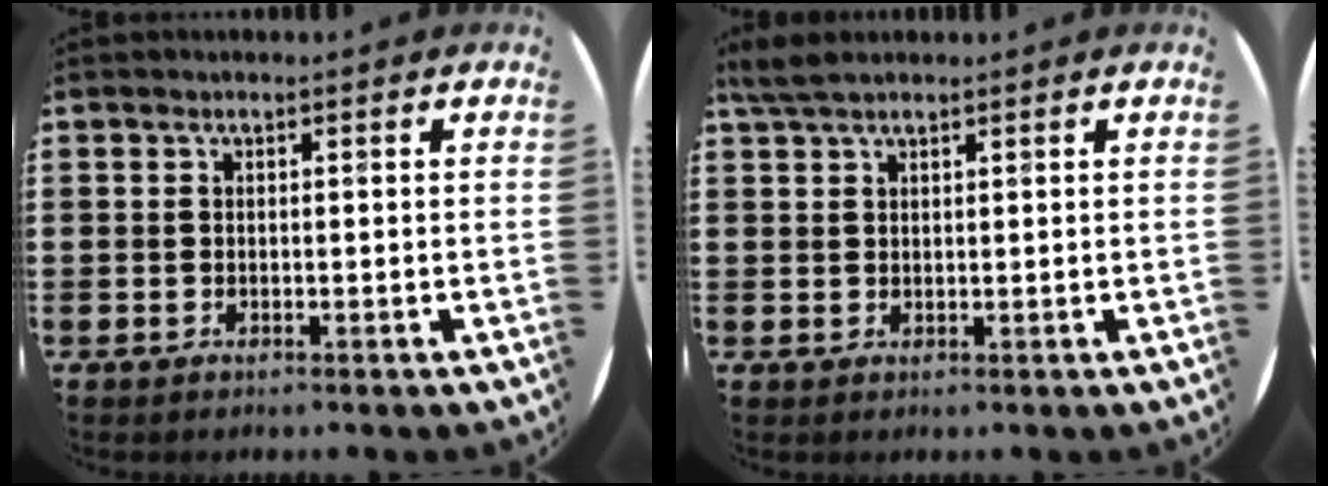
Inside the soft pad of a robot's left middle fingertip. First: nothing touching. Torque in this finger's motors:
{"motor_torque": [0.51, -0.45, 0.03, 0.02]}